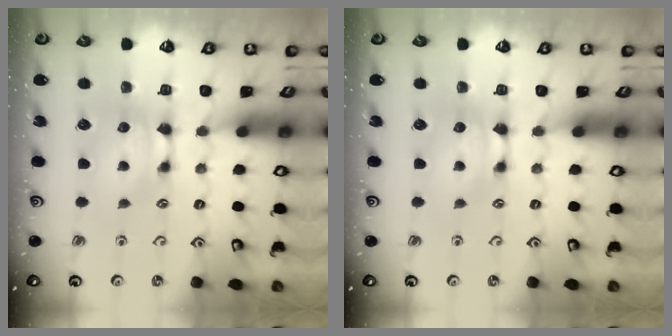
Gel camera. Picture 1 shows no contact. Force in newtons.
{"total": 0.0}